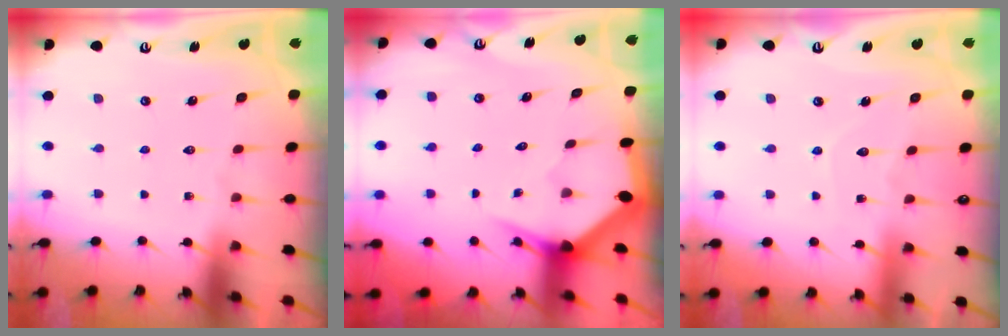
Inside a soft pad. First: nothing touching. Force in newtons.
{"total": 3.1, "press": 3.1, "slide": 0.0}
{"total": 4.2, "press": 4.2, "slide": 0.5}